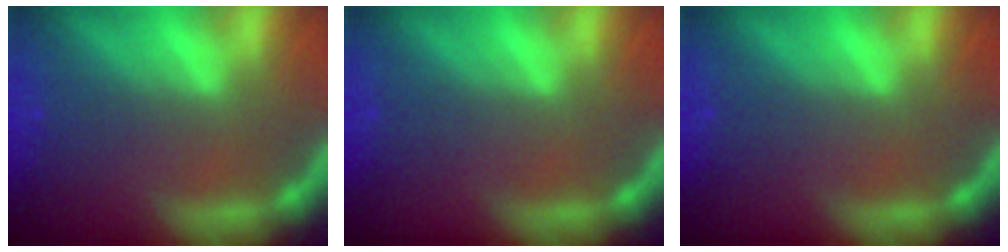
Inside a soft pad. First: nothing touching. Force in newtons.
{"total": 0.0}
{"total": 0.0}